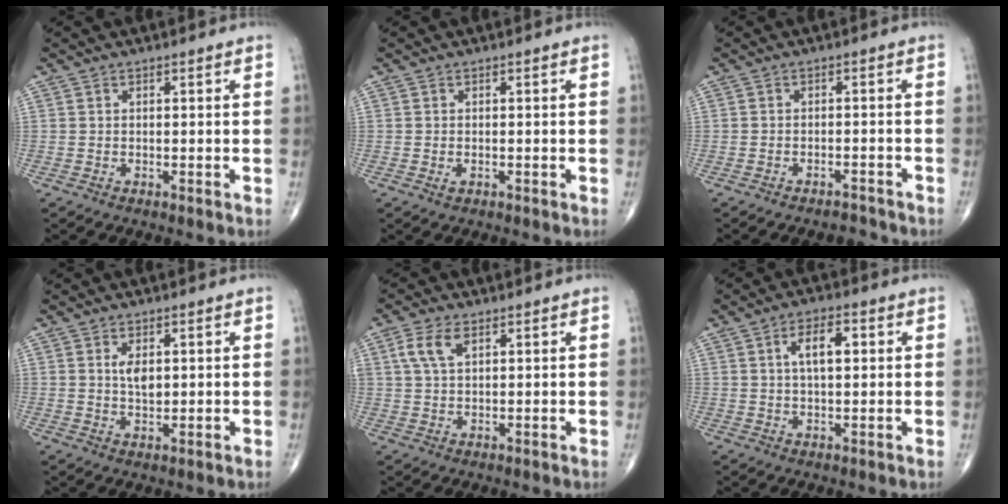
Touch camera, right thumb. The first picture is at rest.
{"total": 0.9, "force": [-0.2, 0.6, 0.6], "torque": [-0.010, 0.003, -0.001]}
{"total": 2.7, "force": [-2.5, 0.9, 0.5], "torque": [-0.015, 0.015, -0.033]}
{"total": 3.6, "force": [0.9, 1.8, 2.9], "torque": [-0.046, -0.008, 0.016]}
{"total": 5.2, "force": [2.1, 2.8, 3.9], "torque": [-0.086, 0.004, 0.043]}
{"total": 6.2, "force": [1.5, 2.8, 5.3], "torque": [-0.086, 0.006, 0.023]}